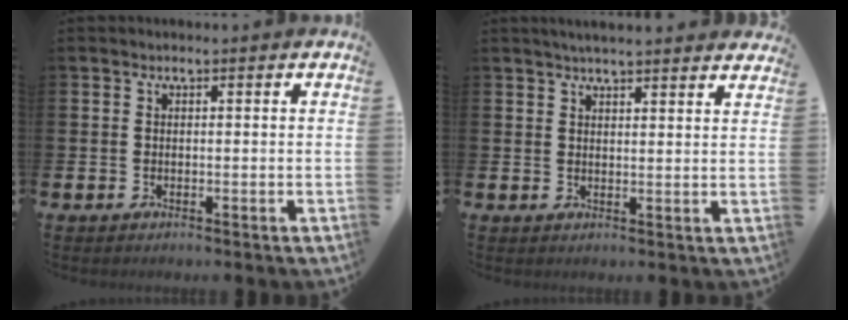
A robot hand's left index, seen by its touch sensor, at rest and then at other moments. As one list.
[{"total": 3.4, "force": [3.3, -0.1, 0.6], "torque": [-0.013, -0.013, 0.060]}]